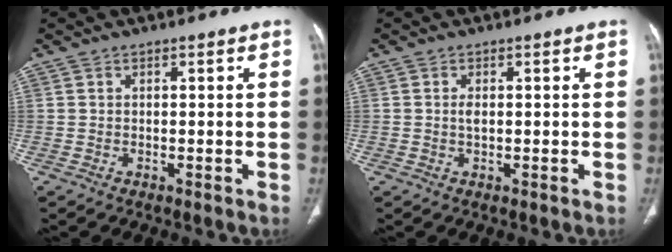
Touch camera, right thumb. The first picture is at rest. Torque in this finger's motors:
{"motor_torque": [0.80, 1.21, 0.57, 0.09, -0.04]}